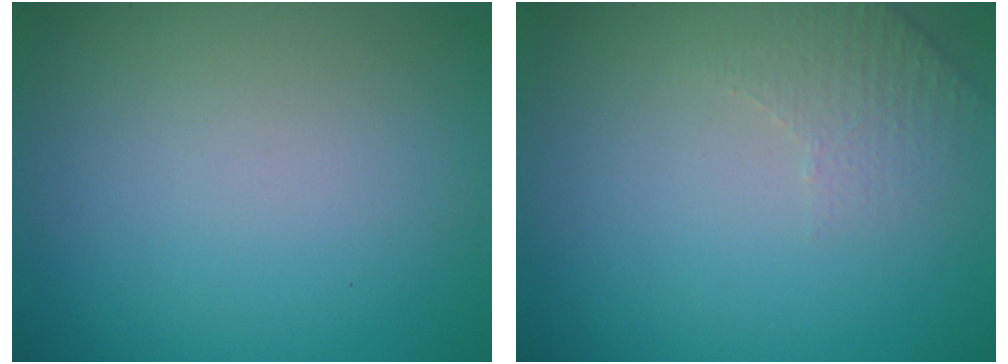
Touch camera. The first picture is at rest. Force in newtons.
{"total": 2.1, "press": 2.0, "slide": 0.5}